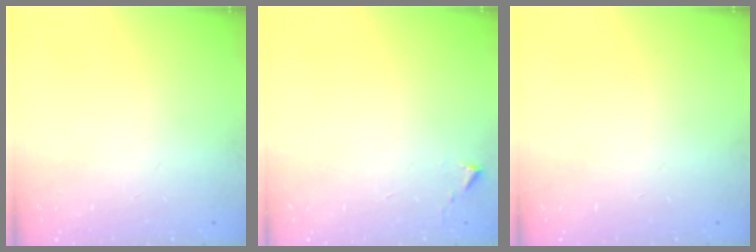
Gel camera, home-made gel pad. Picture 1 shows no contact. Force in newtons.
{"total": 2.7, "press": 2.7, "slide": 0.5}
{"total": 0.0}